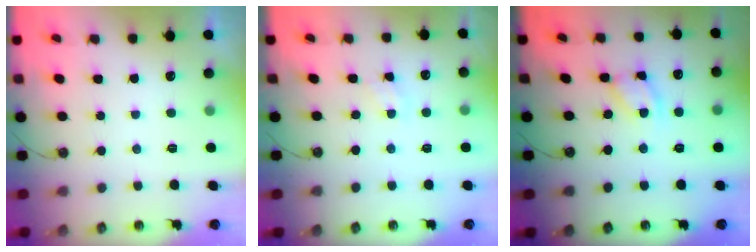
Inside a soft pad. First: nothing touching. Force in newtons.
{"total": 2.4, "press": 2.3, "slide": 0.4}
{"total": 9.3, "press": 9.3, "slide": 0.6}